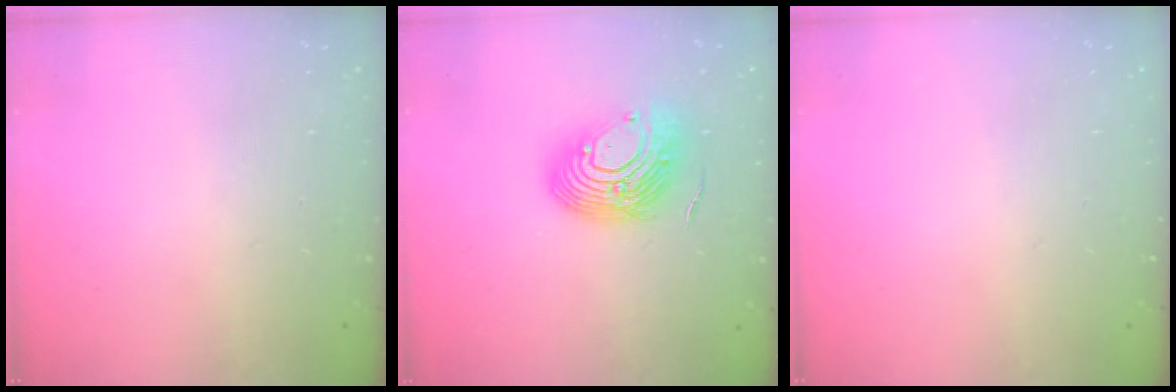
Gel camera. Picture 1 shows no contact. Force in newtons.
{"total": 12.7, "press": 12.3, "slide": 2.9}
{"total": 0.0}